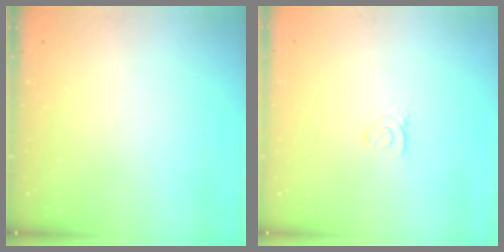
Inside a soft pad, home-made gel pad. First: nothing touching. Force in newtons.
{"total": 1.4, "press": 1.4, "slide": 0.1}